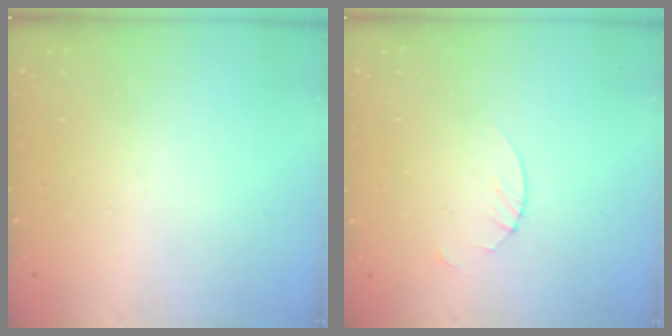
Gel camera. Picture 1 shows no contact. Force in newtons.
{"total": 1.9, "press": 1.9, "slide": 0.2}